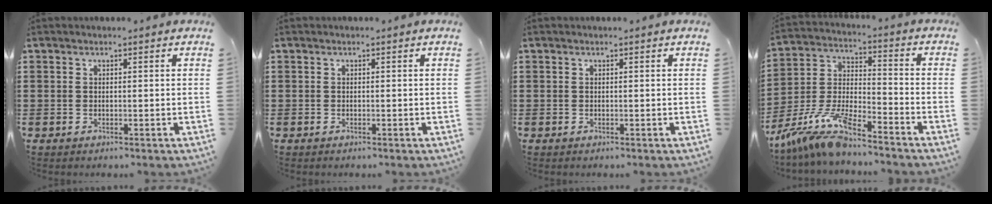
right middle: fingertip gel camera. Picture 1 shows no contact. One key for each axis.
{"total": 0.0}
{"total": 0.0}
{"total": 9.7, "fx": -8.5, "fy": 1.3, "fz": 4.6, "tx": -0.112, "ty": 0.000, "tz": -0.175}